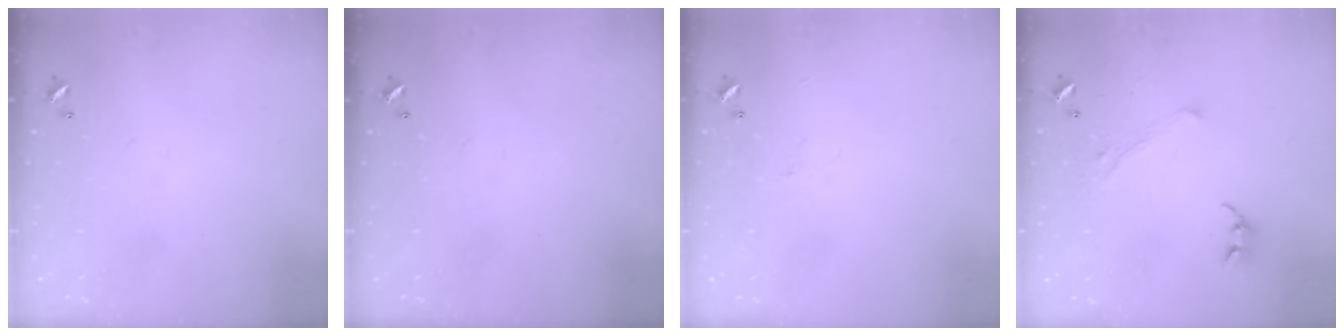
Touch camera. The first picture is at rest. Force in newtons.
{"total": 0.0}
{"total": 1.8, "press": 1.7, "slide": 0.6}
{"total": 1.7, "press": 1.6, "slide": 0.5}